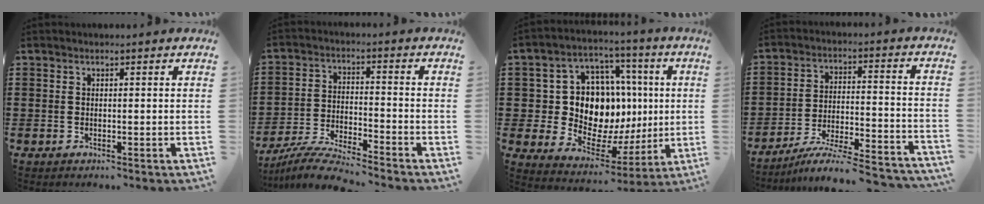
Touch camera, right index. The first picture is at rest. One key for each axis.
{"total": 6.4, "fx": -6.1, "fy": 0.1, "fz": 2.0, "tx": -0.050, "ty": -0.004, "tz": -0.120}
{"total": 12.7, "fx": 1.8, "fy": 10.3, "fz": 7.3, "tx": -0.148, "ty": -0.007, "tz": 0.041}
{"total": 7.1, "fx": -6.4, "fy": 0.2, "fz": 3.1, "tx": -0.057, "ty": -0.006, "tz": -0.129}